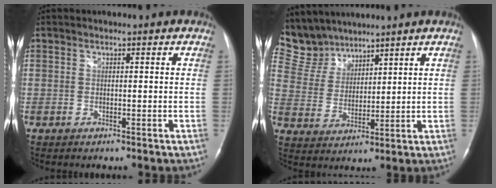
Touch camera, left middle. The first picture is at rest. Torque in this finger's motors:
{"motor_torque": [0.05, -0.05, 0.01, -0.04]}